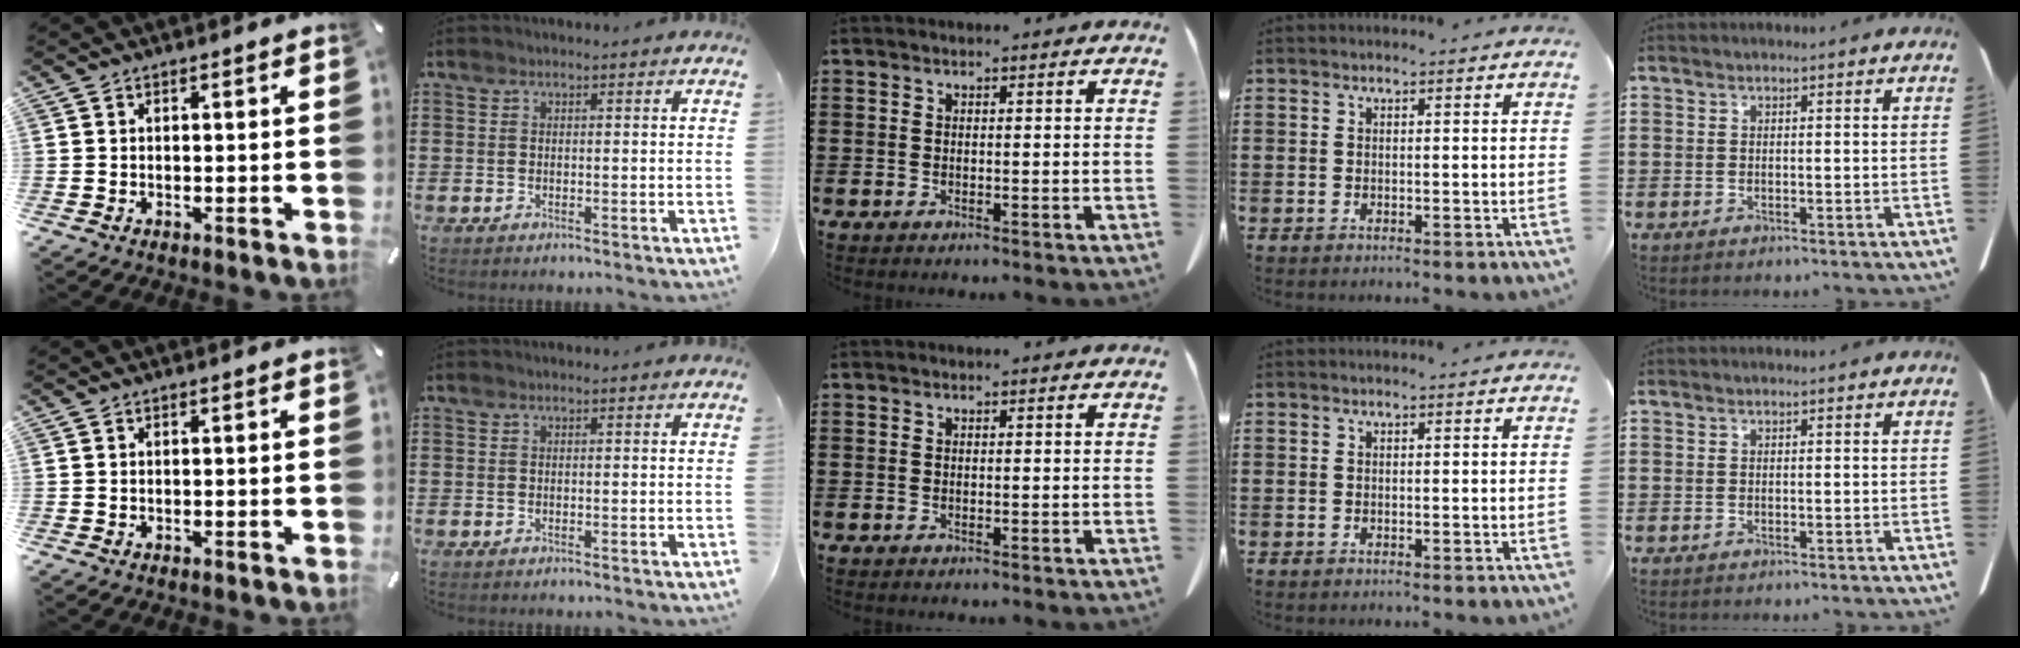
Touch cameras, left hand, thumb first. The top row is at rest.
{}